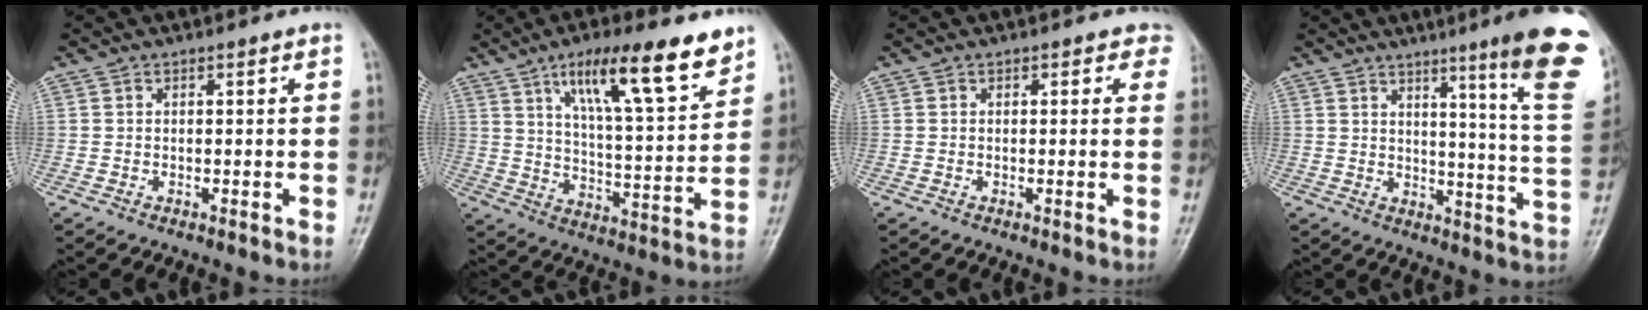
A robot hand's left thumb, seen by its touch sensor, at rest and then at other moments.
{"total": 17.5, "force": [10.8, 4.3, 13.2], "torque": [-0.185, -0.049, 0.179]}
{"total": 2.4, "force": [1.3, 1.8, 1.1], "torque": [0.022, -0.001, 0.001]}
{"total": 18.6, "force": [10.1, 0.9, 15.5], "torque": [-0.177, -0.063, 0.125]}